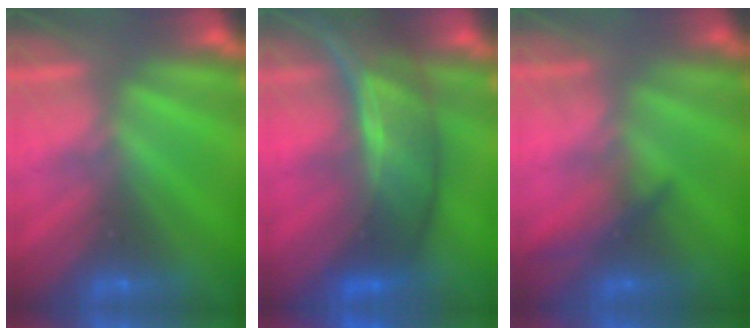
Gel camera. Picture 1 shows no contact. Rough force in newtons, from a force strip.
{"total": 9.9}
{"total": 1.9}